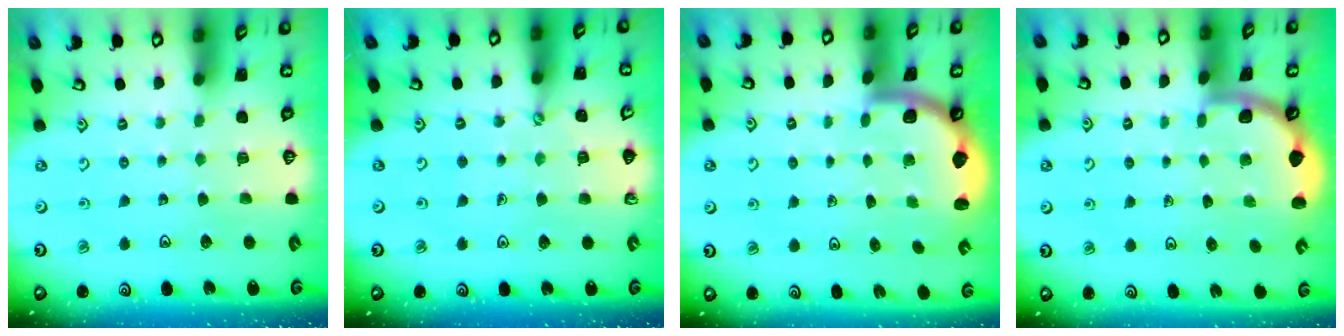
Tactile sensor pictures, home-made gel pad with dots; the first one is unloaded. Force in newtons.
{"total": 2.4, "press": 2.4, "slide": 0.3}
{"total": 1.8, "press": 1.8, "slide": 0.1}
{"total": 1.9, "press": 1.9, "slide": 0.0}